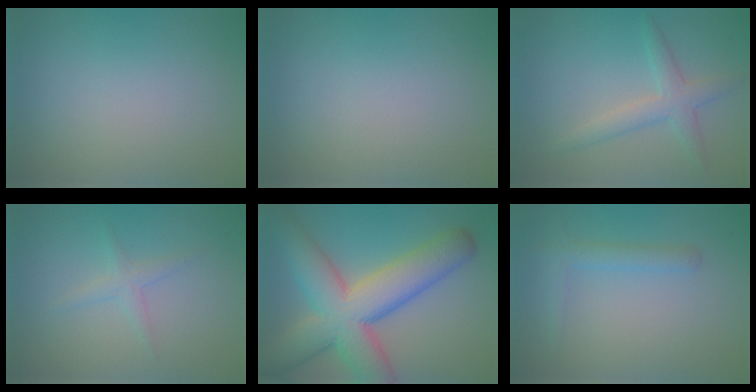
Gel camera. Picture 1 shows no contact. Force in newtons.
{"total": 0.0}
{"total": 2.7, "press": 2.7, "slide": 0.1}
{"total": 1.3, "press": 1.3, "slide": 0.0}
{"total": 11.6, "press": 11.6, "slide": 0.7}
{"total": 1.9, "press": 1.9, "slide": 0.1}